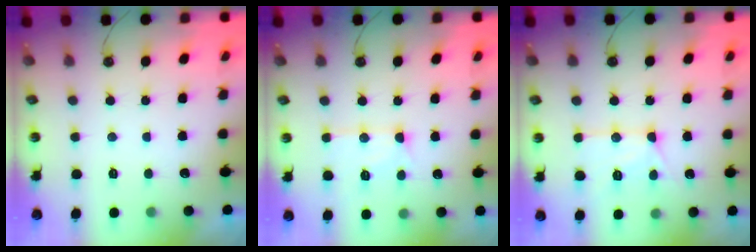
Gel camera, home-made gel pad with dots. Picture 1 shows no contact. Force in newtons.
{"total": 12.8, "press": 12.8, "slide": 0.8}
{"total": 12.3, "press": 12.3, "slide": 0.9}